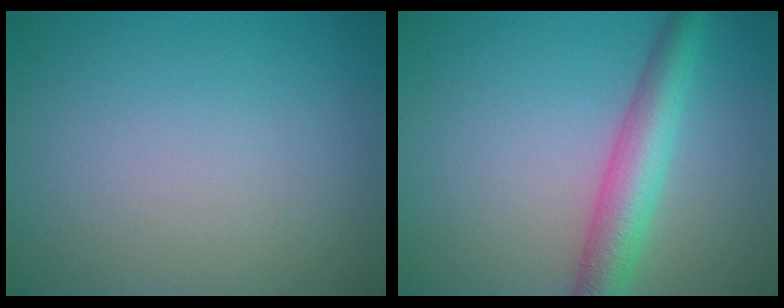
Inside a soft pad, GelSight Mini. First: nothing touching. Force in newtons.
{"total": 4.8, "press": 4.8, "slide": 0.2}